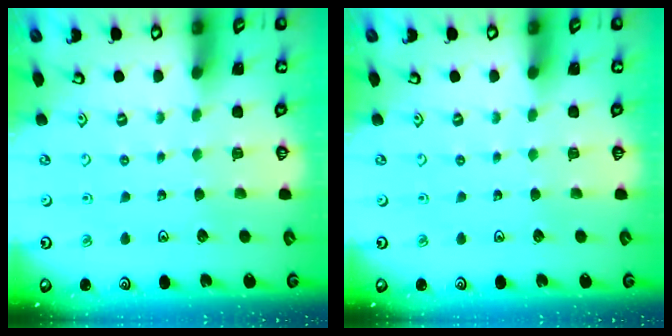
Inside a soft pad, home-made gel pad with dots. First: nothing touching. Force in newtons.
{"total": 0.0}